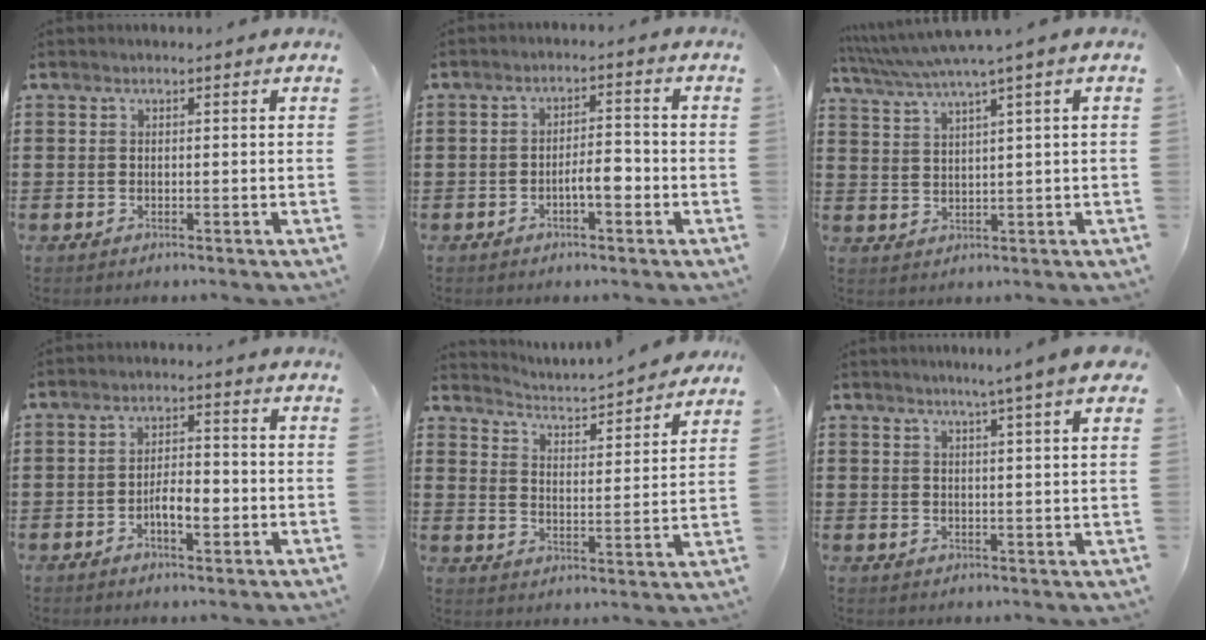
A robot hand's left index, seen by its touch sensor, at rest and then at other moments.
{"total": 4.2, "force": [-1.7, 1.3, 3.6], "torque": [-0.063, 0.011, -0.033]}
{"total": 4.1, "force": [2.7, -0.5, 3.0], "torque": [-0.066, -0.015, 0.042]}
{"total": 4.2, "force": [-1.5, 1.7, 3.4], "torque": [-0.063, 0.007, -0.030]}
{"total": 3.2, "force": [3.1, -0.2, 0.4], "torque": [-0.029, -0.036, 0.044]}
{"total": 5.2, "force": [3.7, -0.4, 3.6], "torque": [-0.071, -0.012, 0.060]}